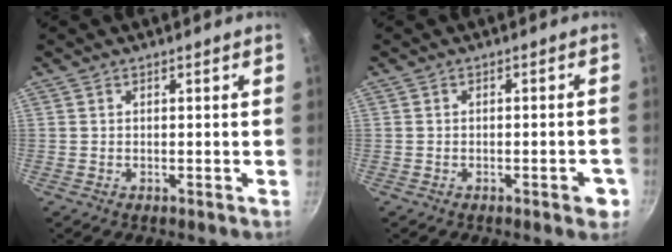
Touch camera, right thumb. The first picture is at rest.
{"total": 3.8, "force": [-1.7, 1.3, 3.1], "torque": [-0.029, 0.010, -0.021]}